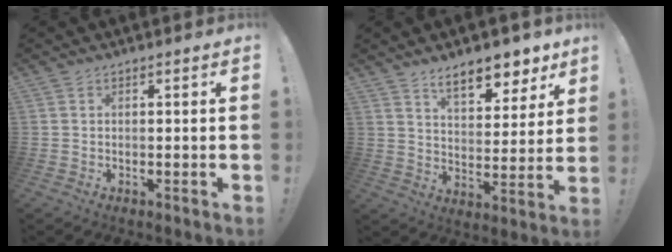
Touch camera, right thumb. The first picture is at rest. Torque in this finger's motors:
{"motor_torque": [0.12, 0.18, 0.51, 0.38, 0.23]}